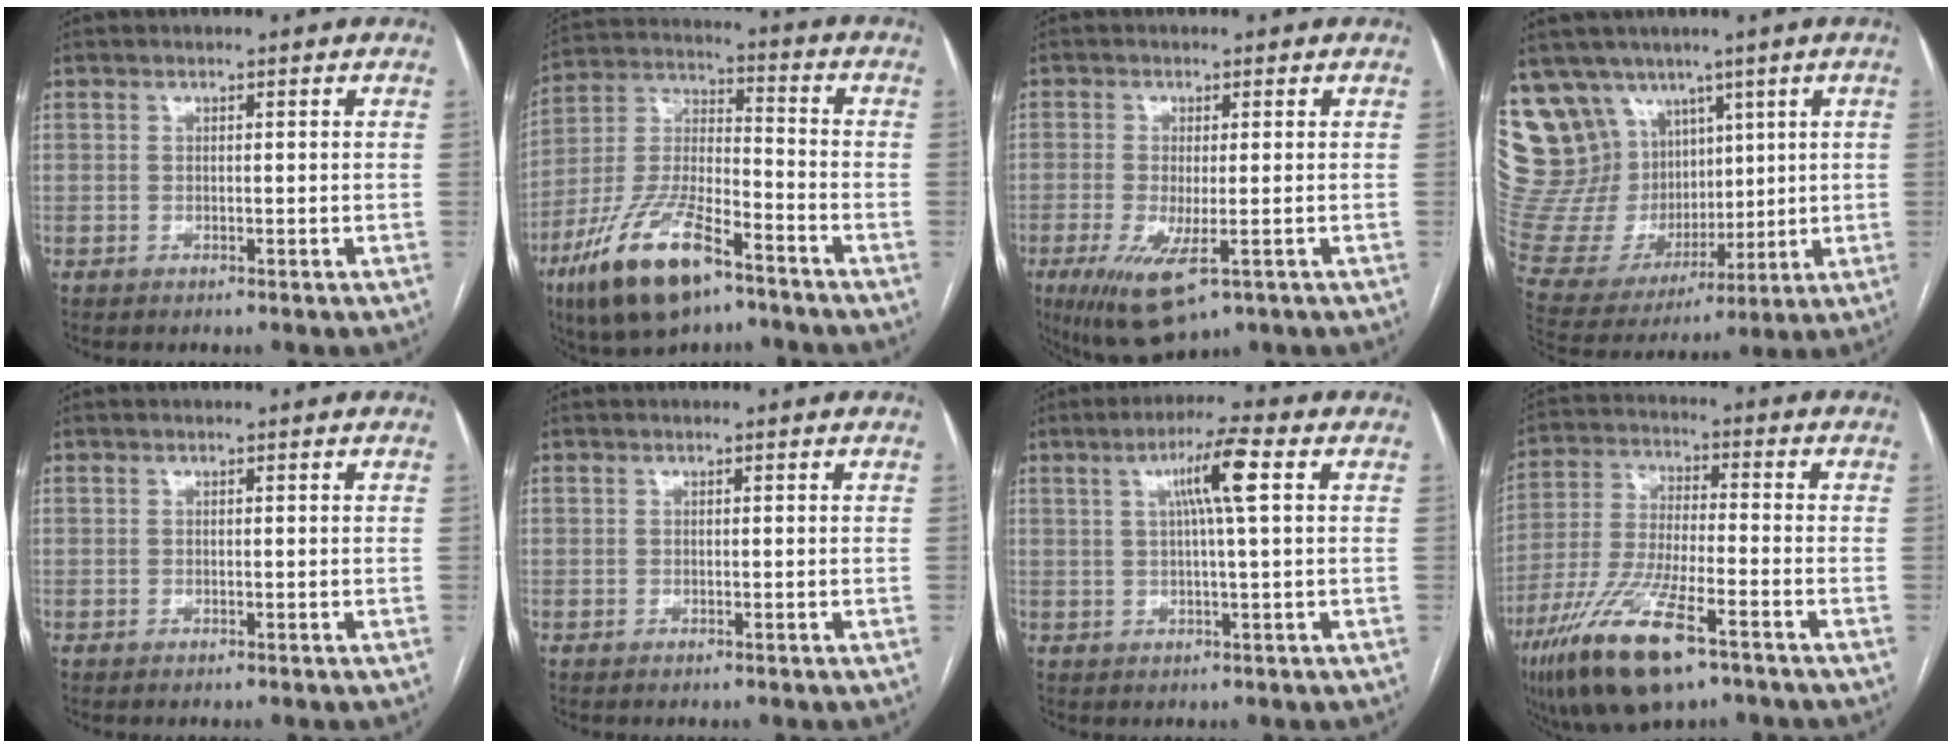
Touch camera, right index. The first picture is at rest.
{"total": 16.8, "force": [-10.2, 5.0, 12.4], "torque": [-0.263, -0.019, -0.187]}
{"total": 8.9, "force": [-3.9, 2.4, 7.6], "torque": [-0.139, -0.027, -0.056]}
{"total": 21.7, "force": [12.0, 15.9, 8.7], "torque": [-0.209, 0.063, 0.250]}
{"total": 0.0}
{"total": 0.0}
{"total": 6.8, "force": [2.0, -0.4, 6.5], "torque": [-0.115, 0.007, 0.034]}
{"total": 15.8, "force": [-9.2, 3.4, 12.3], "torque": [-0.262, -0.032, -0.166]}